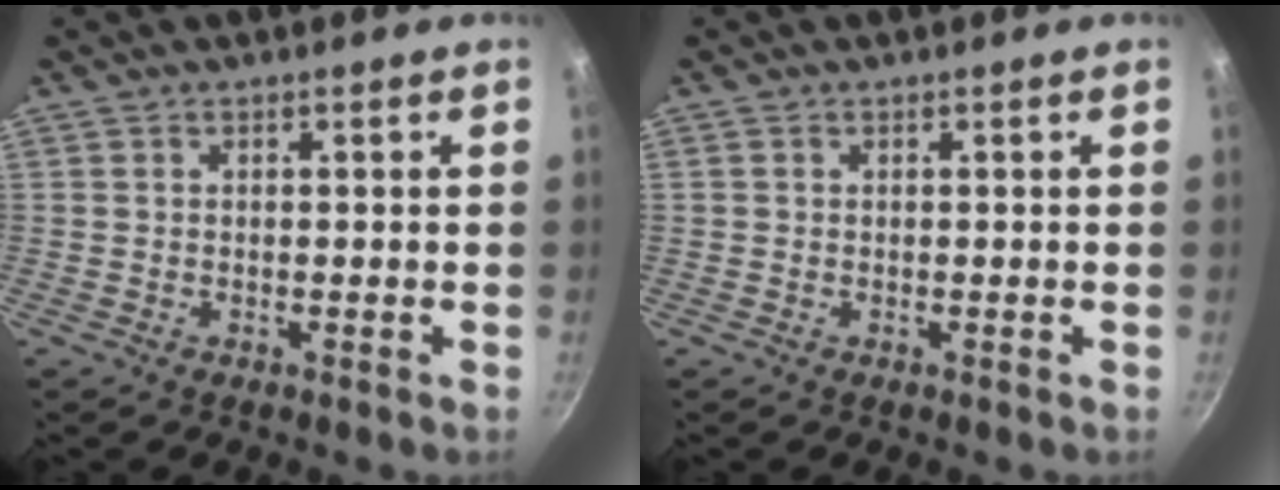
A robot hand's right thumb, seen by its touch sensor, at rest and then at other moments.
{"total": 0.0}